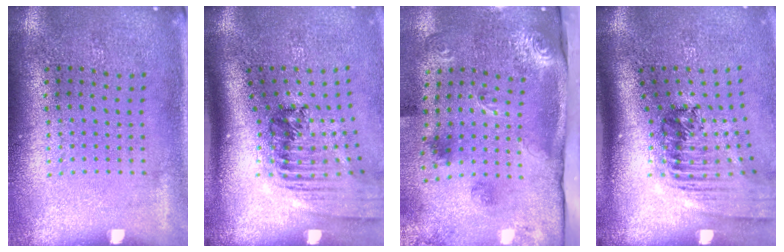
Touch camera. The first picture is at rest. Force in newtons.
{"total": 2.0, "press": 1.4, "slide": 1.4}
{"total": 3.0, "press": 2.0, "slide": 2.2}
{"total": 2.4, "press": 1.7, "slide": 1.8}